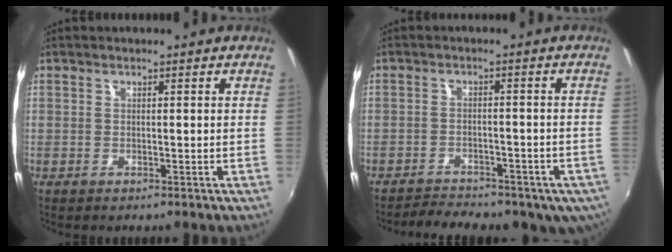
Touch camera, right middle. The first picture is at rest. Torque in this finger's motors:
{"motor_torque": [1.25, -0.88, 0.52, 0.08]}